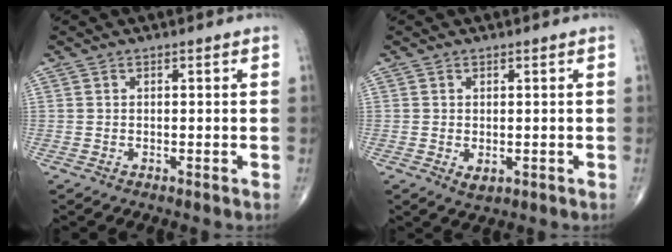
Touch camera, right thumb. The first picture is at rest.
{"total": 2.0, "force": [-0.4, 1.3, 1.5], "torque": [-0.017, -0.003, -0.001]}